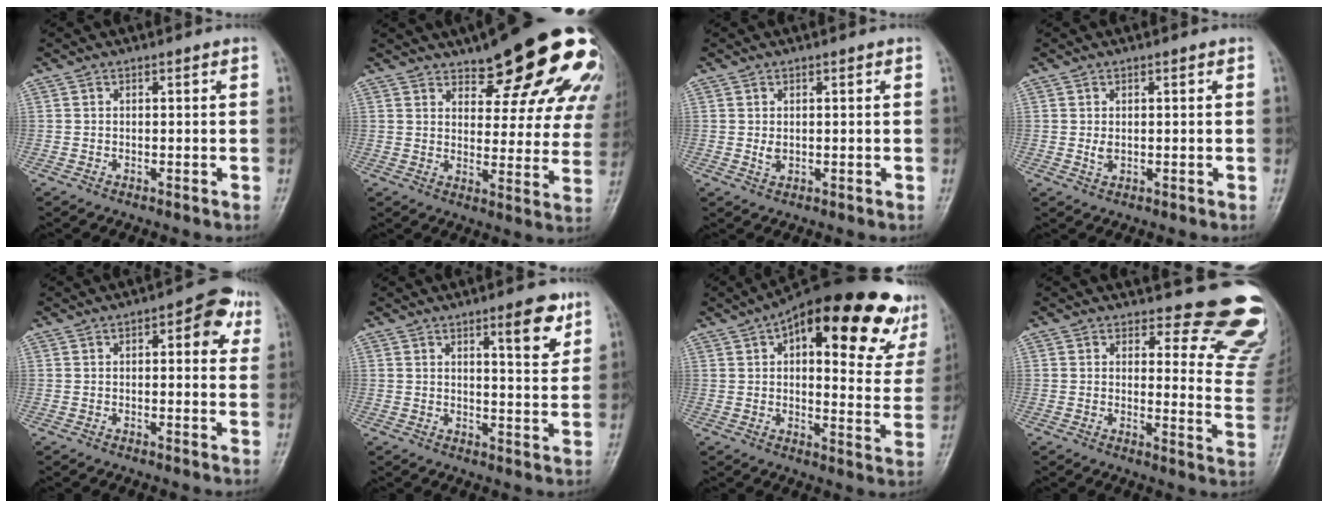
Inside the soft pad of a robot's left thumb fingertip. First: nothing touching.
{"total": 22.8, "force": [14.0, 8.0, 16.2], "torque": [-0.181, -0.054, 0.177]}
{"total": 2.1, "force": [0.4, 1.3, 1.6], "torque": [-0.025, -0.003, 0.010]}
{"total": 2.1, "force": [0.4, 1.3, 1.6], "torque": [-0.029, -0.002, 0.009]}
{"total": 7.3, "force": [2.7, 3.3, 5.9], "torque": [-0.050, 0.006, 0.025]}
{"total": 7.1, "force": [4.1, 1.8, 5.5], "torque": [-0.069, -0.025, 0.057]}
{"total": 27.4, "force": [14.8, 10.6, 20.5], "torque": [-0.252, -0.012, 0.193]}
{"total": 14.2, "force": [12.7, 4.6, 4.4], "torque": [0.000, -0.127, 0.119]}